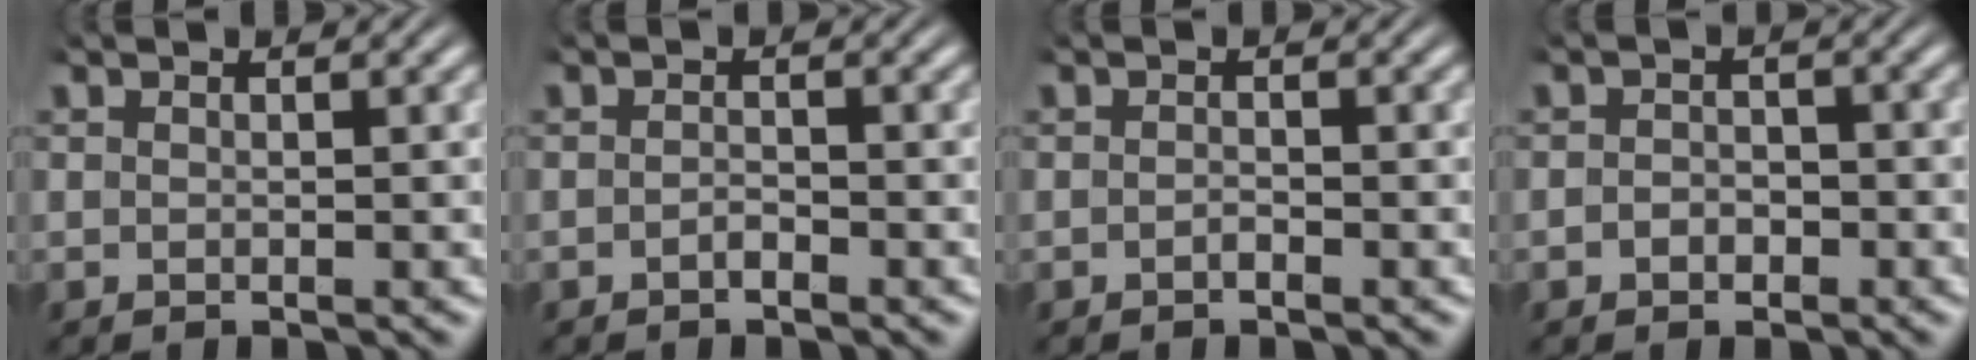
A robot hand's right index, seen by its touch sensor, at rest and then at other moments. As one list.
[{"total": 1.0, "force": [-0.9, 0.1, 0.3], "torque": [-0.005, -0.002, -0.018]}, {"total": 0.7, "force": [-0.7, 0.0, 0.2], "torque": [-0.005, -0.003, -0.013]}, {"total": 1.4, "force": [-1.1, 0.9, 0.3], "torque": [0.001, -0.006, -0.020]}]